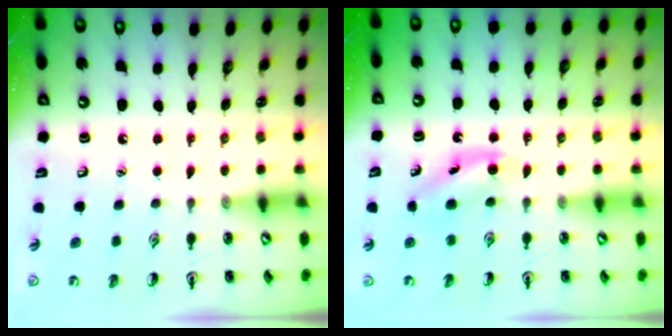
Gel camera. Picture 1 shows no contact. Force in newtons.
{"total": 6.0, "press": 5.7, "slide": 1.6}